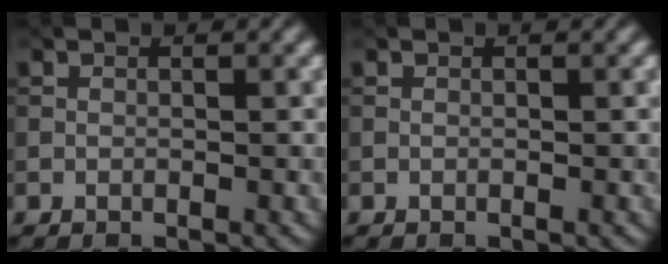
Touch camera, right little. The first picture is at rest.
{"total": 0.0}